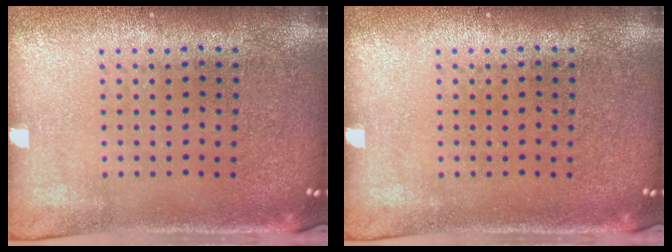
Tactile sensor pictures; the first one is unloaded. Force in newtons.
{"total": 0.0}